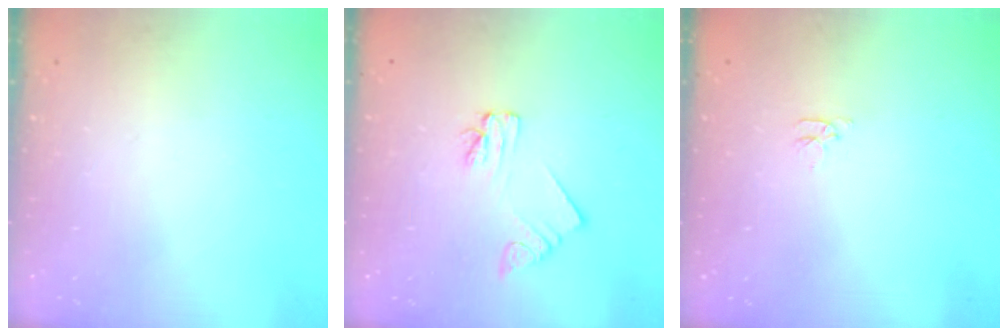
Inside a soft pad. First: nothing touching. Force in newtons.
{"total": 2.0, "press": 2.0, "slide": 0.1}
{"total": 3.1, "press": 3.1, "slide": 0.3}